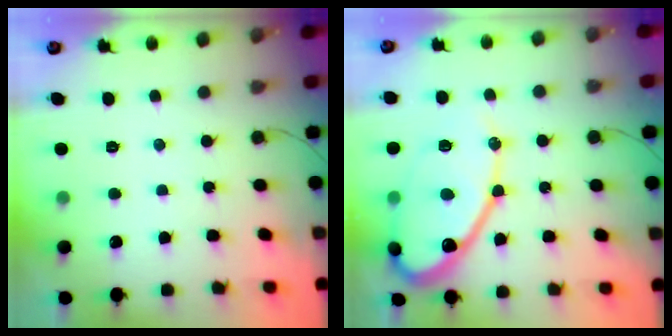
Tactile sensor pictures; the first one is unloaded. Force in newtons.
{"total": 17.5, "press": 17.4, "slide": 1.5}